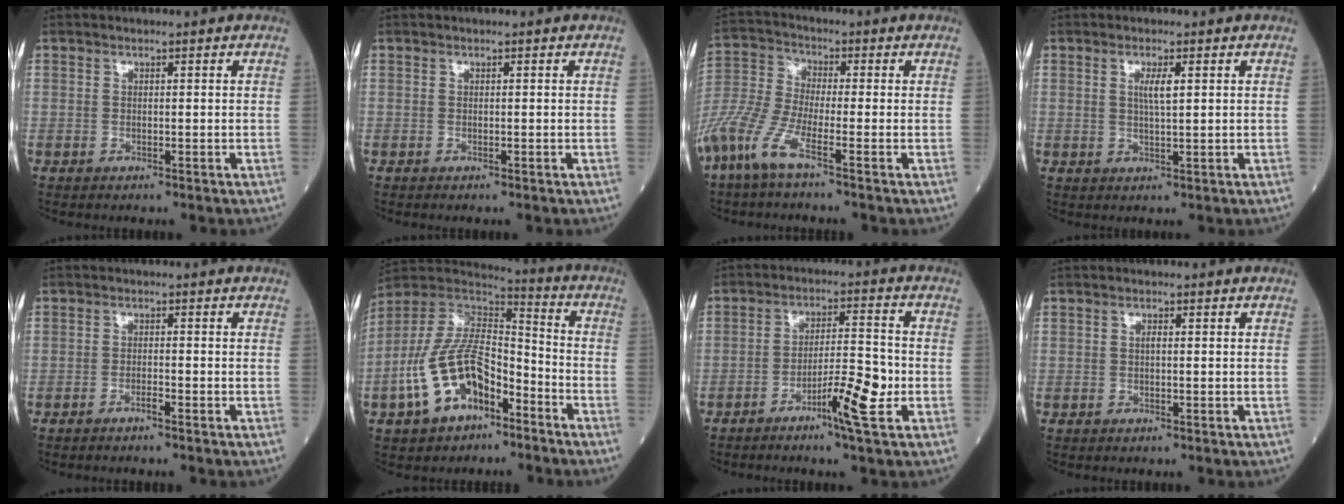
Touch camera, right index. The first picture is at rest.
{"total": 0.0}
{"total": 9.6, "force": [-5.8, 1.1, 7.6], "torque": [-0.186, -0.020, -0.128]}
{"total": 2.6, "force": [0.8, 0.2, 2.5], "torque": [-0.049, -0.003, 0.013]}
{"total": 1.1, "force": [-0.9, -0.1, 0.7], "torque": [-0.013, 0.002, -0.017]}
{"total": 14.7, "force": [-6.8, 7.6, 10.7], "torque": [-0.229, 0.020, -0.121]}
{"total": 7.4, "force": [-3.2, 0.2, 6.7], "torque": [-0.115, -0.002, -0.054]}
{"total": 0.7, "force": [0.1, 0.2, 0.6], "torque": [-0.013, 0.001, 0.000]}